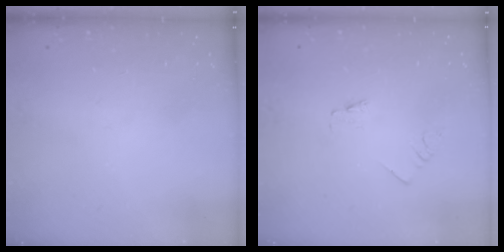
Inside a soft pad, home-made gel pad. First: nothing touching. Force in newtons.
{"total": 0.0}